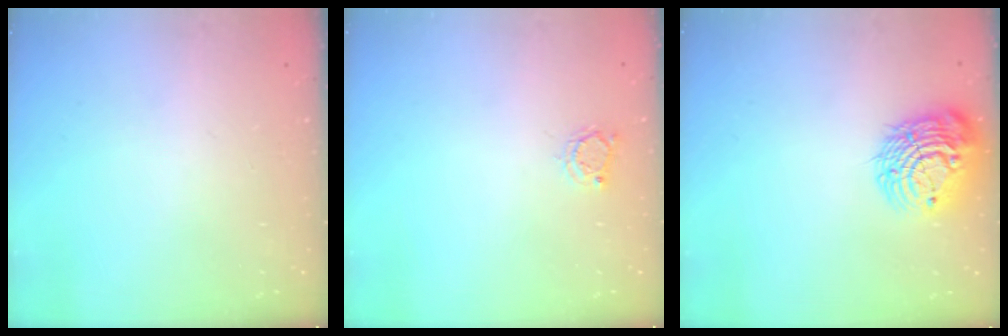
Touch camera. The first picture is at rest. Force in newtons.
{"total": 2.9, "press": 2.8, "slide": 0.4}
{"total": 13.2, "press": 13.1, "slide": 1.5}